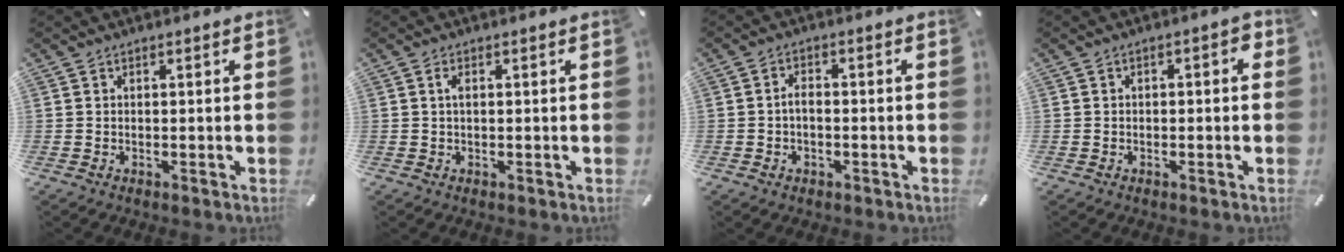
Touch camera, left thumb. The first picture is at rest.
{"total": 1.3, "force": [0.2, 0.6, 1.2], "torque": [-0.024, 0.003, 0.002]}
{"total": 2.9, "force": [-0.7, 2.0, 1.9], "torque": [-0.037, 0.007, -0.015]}
{"total": 2.0, "force": [-0.7, 1.1, 1.6], "torque": [-0.027, 0.009, -0.014]}